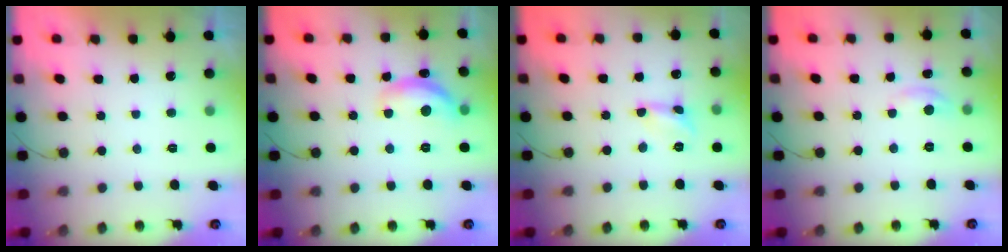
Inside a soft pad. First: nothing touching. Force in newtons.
{"total": 12.1, "press": 12.0, "slide": 0.5}
{"total": 2.3, "press": 2.3, "slide": 0.2}
{"total": 3.2, "press": 3.1, "slide": 0.4}